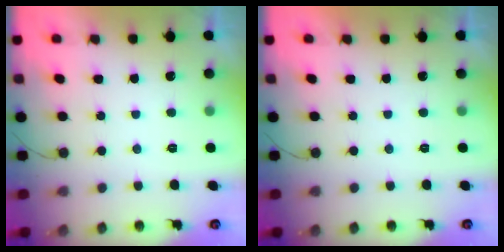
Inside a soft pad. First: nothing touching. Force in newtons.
{"total": 1.7, "press": 1.7, "slide": 0.0}